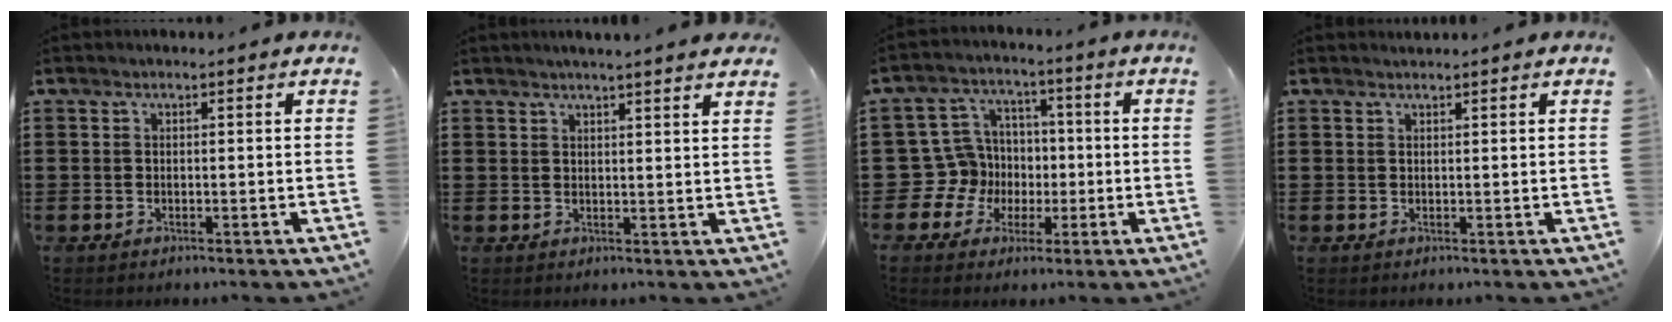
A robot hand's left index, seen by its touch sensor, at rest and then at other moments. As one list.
[{"total": 2.3, "force": [2.1, -0.4, 0.7], "torque": [-0.018, -0.003, 0.040]}, {"total": 9.4, "force": [-0.9, 9.1, 2.2], "torque": [-0.102, 0.005, -0.014]}, {"total": 0.6, "force": [0.5, -0.1, 0.1], "torque": [-0.004, -0.001, 0.011]}]